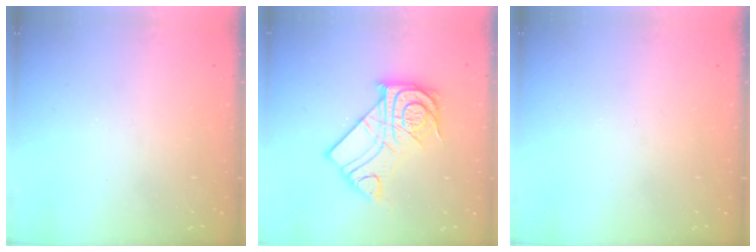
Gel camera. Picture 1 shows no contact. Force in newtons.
{"total": 16.6, "press": 16.5, "slide": 1.4}
{"total": 0.0}